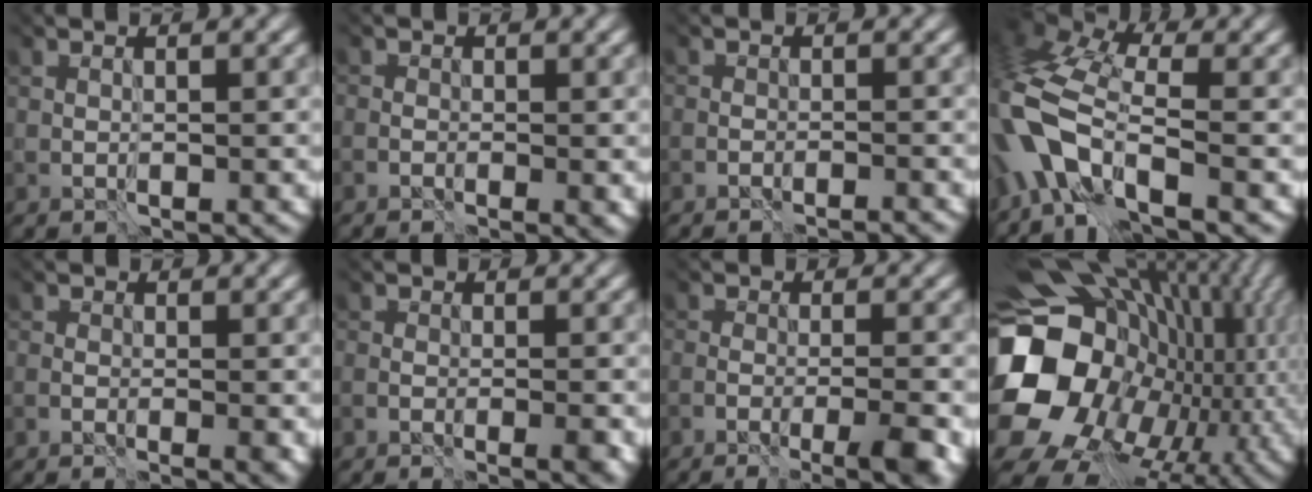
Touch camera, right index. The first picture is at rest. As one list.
[{"total": 1.2, "force": [-0.5, 0.8, 0.8], "torque": [-0.017, -0.004, -0.010]}, {"total": 1.5, "force": [-1.5, 0.0, 0.0], "torque": [0.006, 0.003, -0.024]}, {"total": 8.2, "force": [-2.6, 4.4, 6.4], "torque": [-0.150, 0.010, -0.069]}, {"total": 1.8, "force": [-0.7, 1.0, 1.3], "torque": [-0.023, -0.006, -0.013]}, {"total": 2.1, "force": [-1.0, 1.1, 1.5], "torque": [-0.019, -0.007, -0.016]}, {"total": 6.0, "force": [-3.4, 1.8, 4.6], "torque": [-0.070, -0.012, -0.045]}, {"total": 19.7, "force": [-0.6, 16.6, 10.5], "torque": [-0.232, -0.037, -0.006]}]